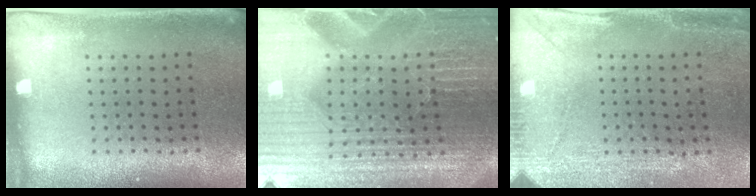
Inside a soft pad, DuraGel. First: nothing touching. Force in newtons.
{"total": 6.3, "press": 5.6, "slide": 2.8}
{"total": 3.0, "press": 2.7, "slide": 1.1}